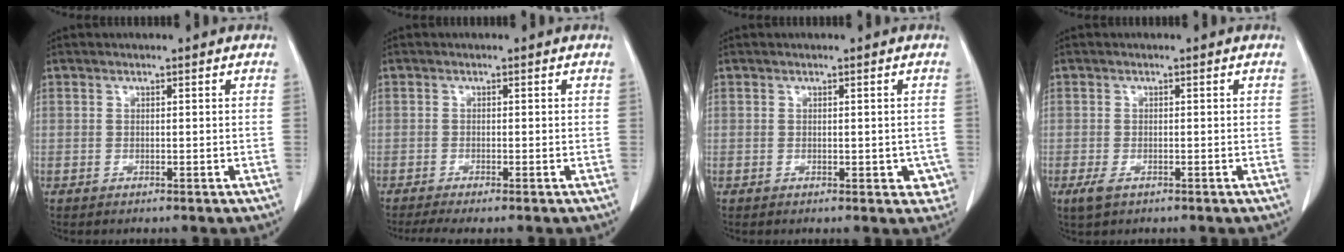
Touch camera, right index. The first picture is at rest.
{"total": 3.1, "force": [-2.4, 0.0, 2.0], "torque": [-0.032, -0.007, -0.044]}
{"total": 3.7, "force": [-0.8, 2.1, 2.9], "torque": [-0.009, 0.002, -0.005]}
{"total": 2.0, "force": [-1.0, 1.0, 1.4], "torque": [-0.035, -0.003, -0.010]}